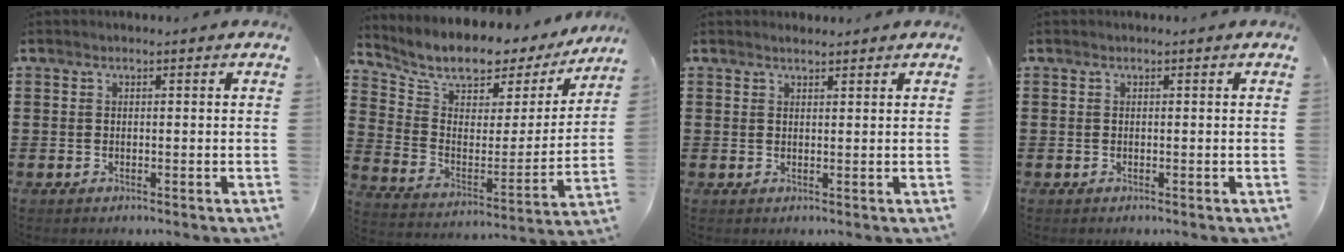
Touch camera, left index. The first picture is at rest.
{"total": 6.8, "force": [5.9, 2.8, 1.9], "torque": [-0.060, -0.052, 0.095]}
{"total": 0.9, "force": [0.9, 0.3, 0.0], "torque": [-0.002, 0.001, 0.017]}
{"total": 0.0}